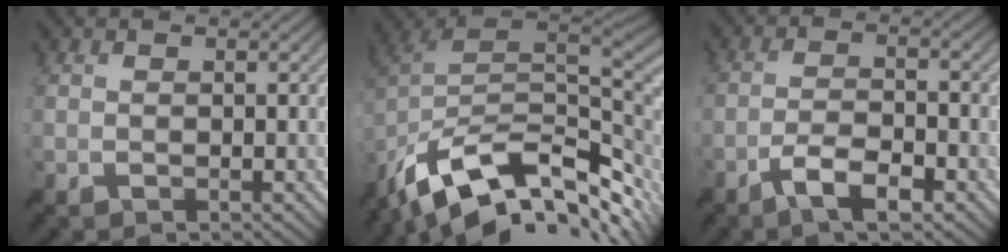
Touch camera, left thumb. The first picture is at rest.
{"total": 15.4, "force": [-7.4, 7.4, 11.3], "torque": [-0.226, -0.017, -0.117]}
{"total": 5.7, "force": [-3.7, 1.4, 4.0], "torque": [-0.078, 0.004, -0.069]}